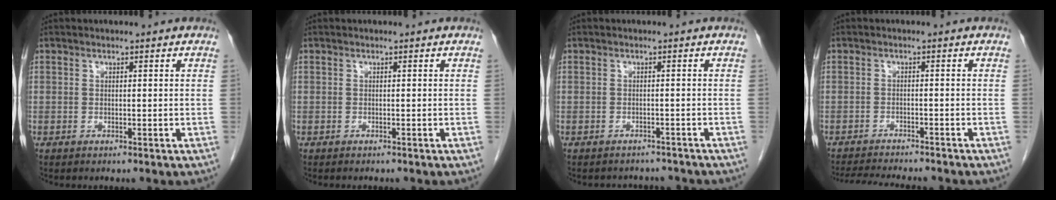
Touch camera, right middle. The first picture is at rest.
{"total": 1.0, "force": [-0.9, 0.3, 0.4], "torque": [-0.009, -0.002, -0.011]}
{"total": 4.0, "force": [-3.7, 1.5, -0.1], "torque": [0.003, 0.005, -0.045]}
{"total": 10.1, "force": [-9.3, 1.1, 3.8], "torque": [-0.057, -0.011, -0.130]}